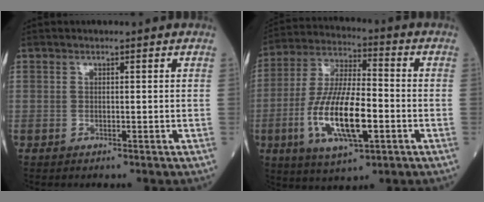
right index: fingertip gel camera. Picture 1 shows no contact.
{"total": 15.2, "force": [-4.2, 4.2, 14.0], "torque": [-0.284, -0.006, -0.075]}